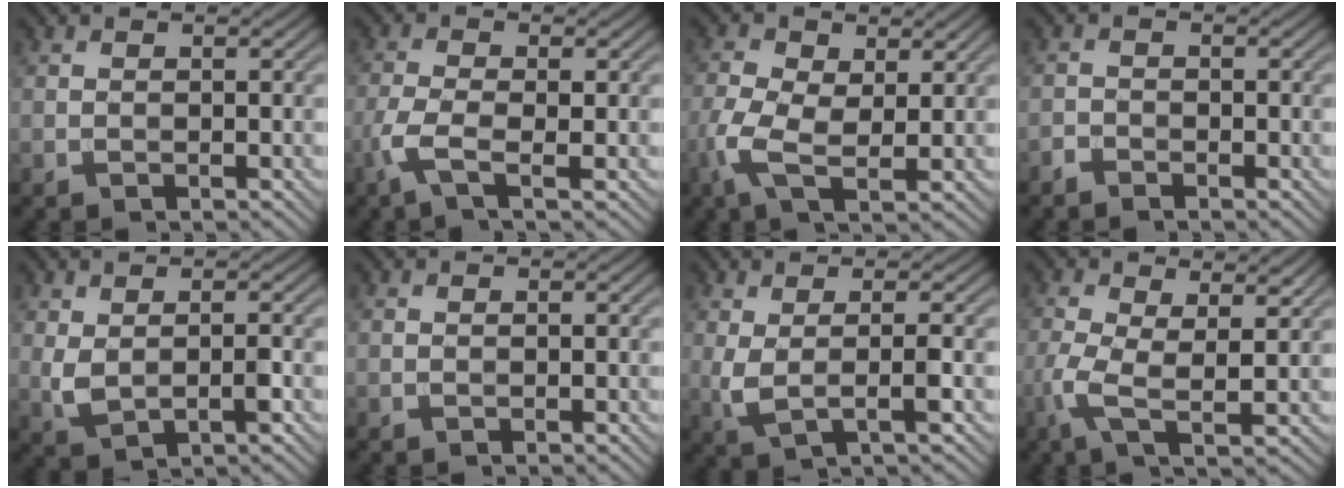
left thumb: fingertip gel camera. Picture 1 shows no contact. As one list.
[{"total": 4.0, "force": [-1.6, 1.2, 3.4], "torque": [-0.086, 0.000, -0.042]}, {"total": 5.8, "force": [-0.4, 3.0, 4.9], "torque": [-0.129, 0.001, -0.014]}, {"total": 1.3, "force": [-1.2, 0.4, 0.3], "torque": [-0.005, 0.000, -0.028]}, {"total": 3.6, "force": [-0.1, 1.8, 3.2], "torque": [-0.075, -0.006, 0.005]}, {"total": 0.0}, {"total": 3.9, "force": [0.1, 0.8, 3.8], "torque": [-0.085, 0.001, 0.002]}, {"total": 5.8, "force": [0.1, 2.2, 5.4], "torque": [-0.134, 0.000, -0.004]}]